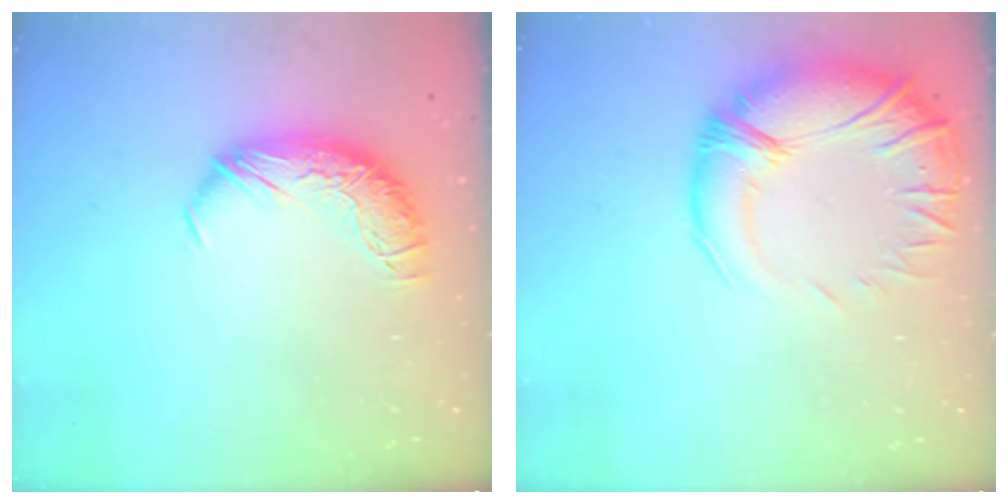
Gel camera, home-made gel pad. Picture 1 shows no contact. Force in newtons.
{"total": 6.5, "press": 4.8, "slide": 4.3}